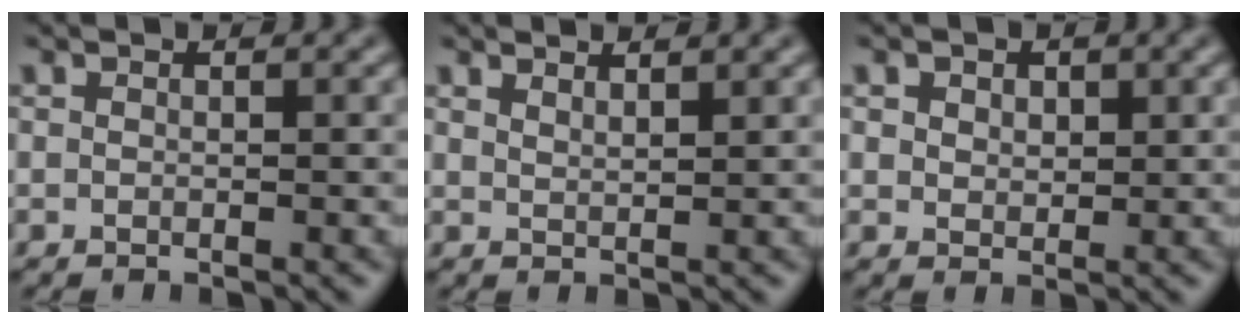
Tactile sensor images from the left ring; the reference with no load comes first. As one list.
[{"total": 1.7, "force": [1.5, 0.4, 0.7], "torque": [-0.001, 0.004, 0.016]}, {"total": 2.3, "force": [1.2, 1.7, 1.1], "torque": [-0.024, 0.002, 0.018]}]